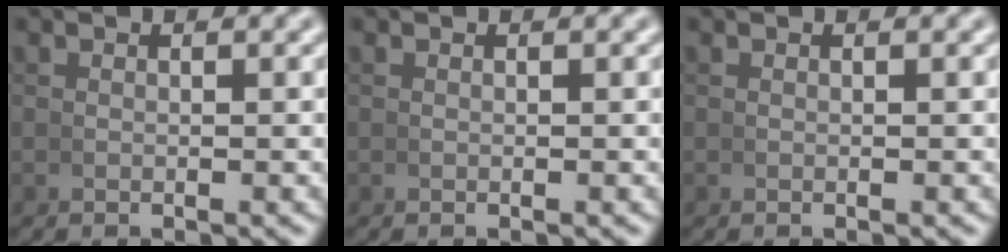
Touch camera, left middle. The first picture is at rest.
{"total": 0.0}
{"total": 0.0}